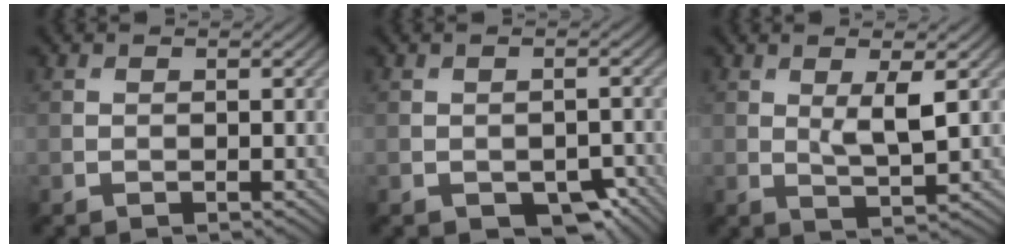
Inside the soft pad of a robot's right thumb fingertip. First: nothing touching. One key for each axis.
{"total": 4.2, "fx": -2.4, "fy": 2.4, "fz": 2.5, "tx": -0.029, "ty": -0.011, "tz": -0.028}
{"total": 3.7, "fx": 0.9, "fy": 0.7, "fz": 3.5, "tx": -0.073, "ty": -0.004, "tz": 0.019}